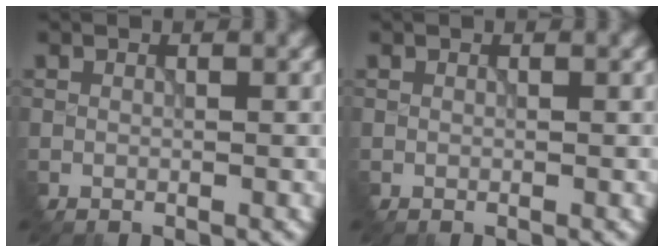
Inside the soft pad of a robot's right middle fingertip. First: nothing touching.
{"total": 0.0}